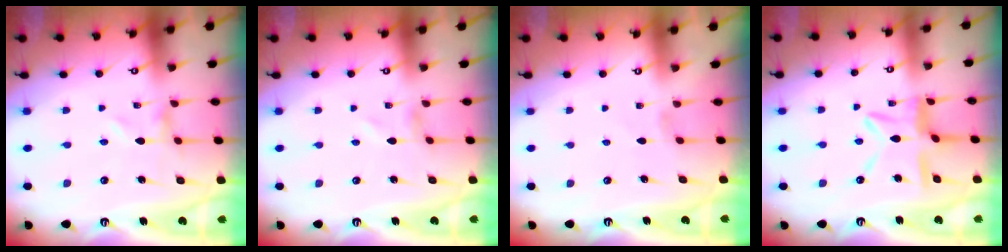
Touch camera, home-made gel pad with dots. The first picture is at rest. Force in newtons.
{"total": 1.2, "press": 1.2, "slide": 0.1}
{"total": 1.3, "press": 1.2, "slide": 0.3}
{"total": 11.0, "press": 10.9, "slide": 1.0}